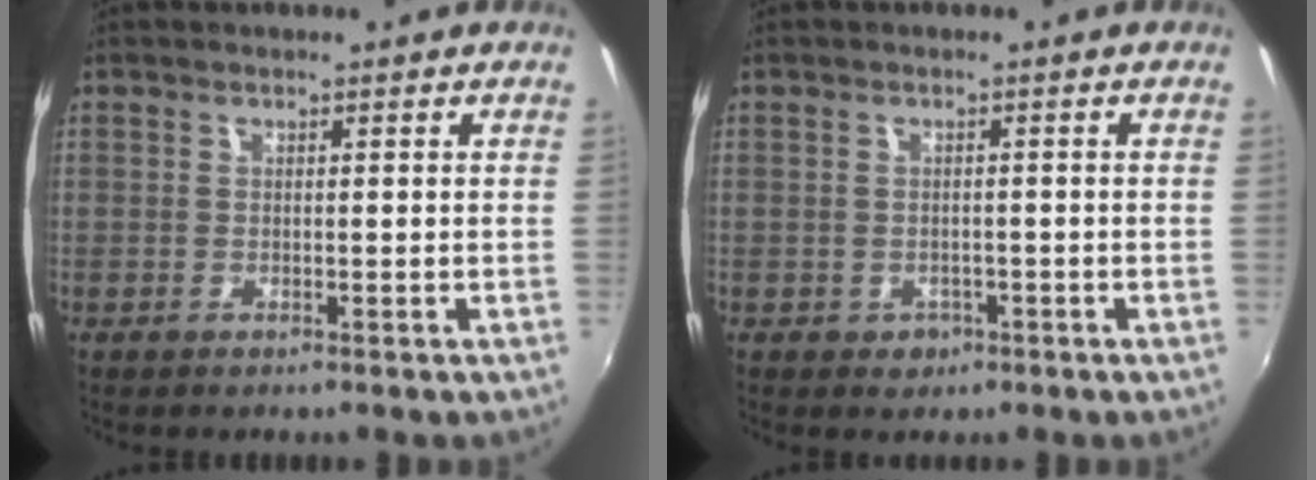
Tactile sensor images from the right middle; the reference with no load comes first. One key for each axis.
{"total": 2.3, "fx": -0.9, "fy": 2.0, "fz": 0.7, "tx": -0.017, "ty": -0.003, "tz": -0.009}